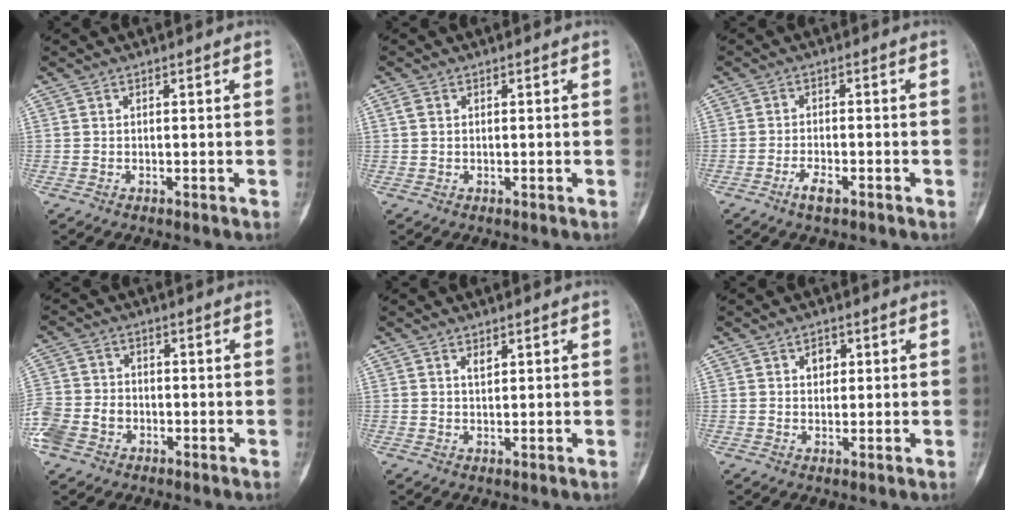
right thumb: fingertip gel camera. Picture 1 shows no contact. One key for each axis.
{"total": 1.5, "fx": 0.3, "fy": 1.2, "fz": 0.9, "tx": -0.019, "ty": 0.003, "tz": 0.006}
{"total": 3.2, "fx": -2.1, "fy": 1.3, "fz": 2.1, "tx": -0.038, "ty": 0.010, "tz": -0.040}
{"total": 9.1, "fx": -3.5, "fy": 7.3, "fz": 4.2, "tx": -0.088, "ty": 0.022, "tz": -0.065}
{"total": 1.5, "fx": 0.8, "fy": 0.9, "fz": 0.9, "tx": -0.004, "ty": -0.005, "tz": 0.015}
{"total": 2.8, "fx": 0.9, "fy": 2.2, "fz": 1.4, "tx": -0.001, "ty": -0.001, "tz": 0.012}